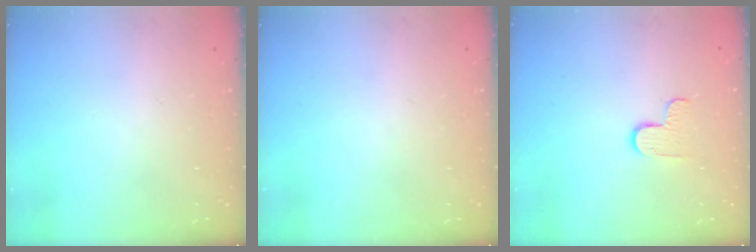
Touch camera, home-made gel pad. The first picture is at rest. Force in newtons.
{"total": 0.0}
{"total": 5.8, "press": 5.8, "slide": 0.3}